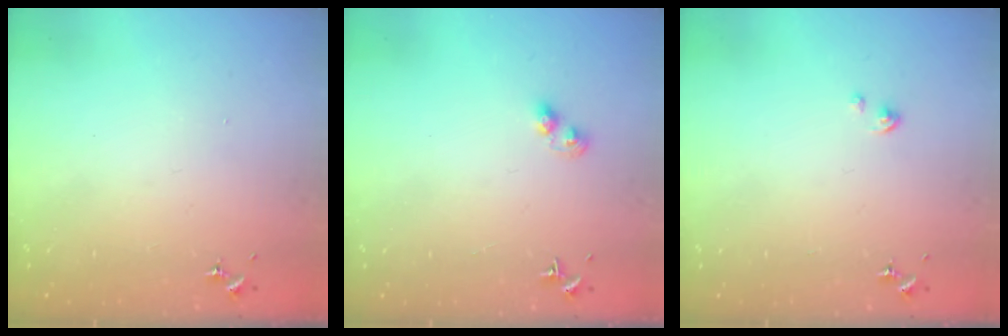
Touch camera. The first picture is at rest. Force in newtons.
{"total": 3.7, "press": 3.7, "slide": 0.2}
{"total": 1.0, "press": 1.0, "slide": 0.2}